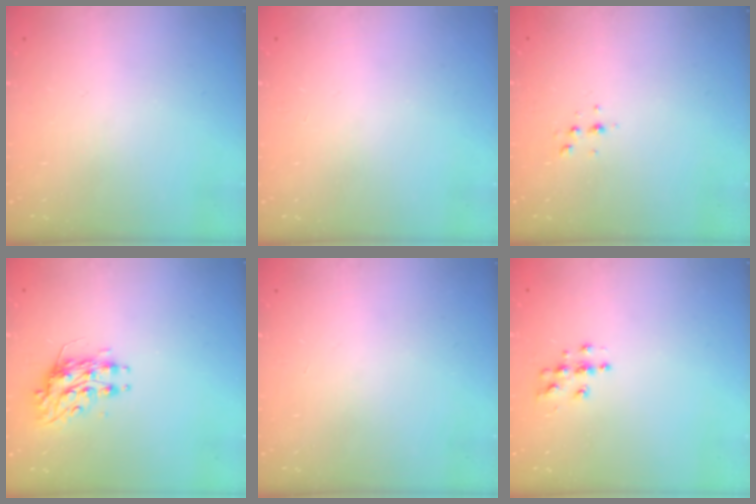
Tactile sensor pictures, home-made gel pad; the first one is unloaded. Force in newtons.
{"total": 0.0}
{"total": 3.6, "press": 3.1, "slide": 1.7}
{"total": 8.3, "press": 8.2, "slide": 0.6}
{"total": 0.0}
{"total": 5.0, "press": 5.0, "slide": 0.2}